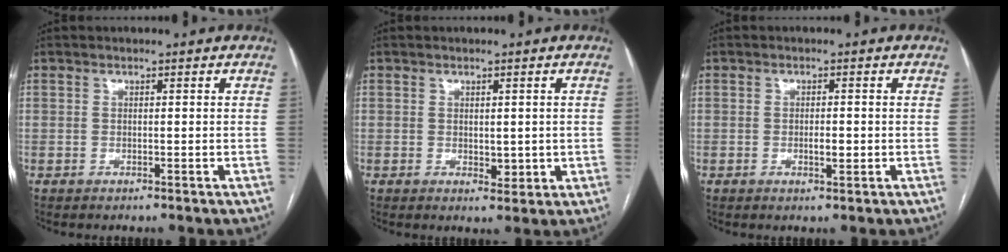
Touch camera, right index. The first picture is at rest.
{"total": 2.7, "force": [0.0, 1.7, 2.1], "torque": [-0.023, -0.002, 0.007]}
{"total": 1.7, "force": [-0.3, 0.6, 1.6], "torque": [-0.027, 0.000, -0.003]}